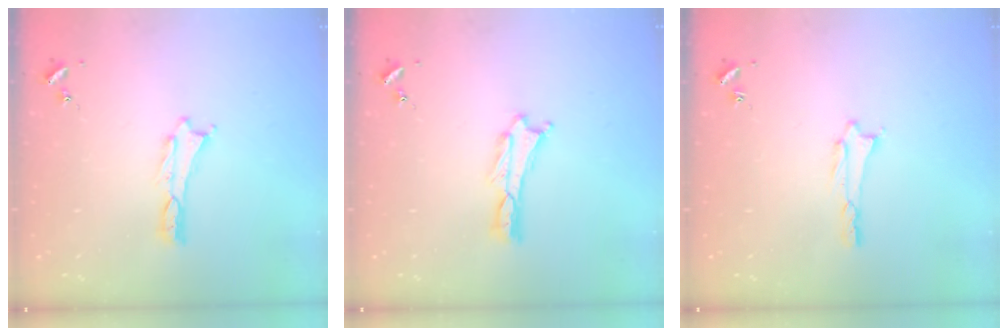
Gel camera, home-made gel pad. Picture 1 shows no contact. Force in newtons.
{"total": 0.0}
{"total": 0.8, "press": 0.8, "slide": 0.1}